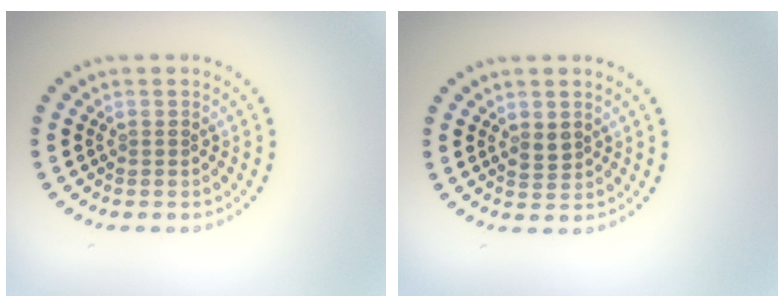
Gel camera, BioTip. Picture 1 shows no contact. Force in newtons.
{"total": 1.4, "press": 1.3, "slide": 0.4}